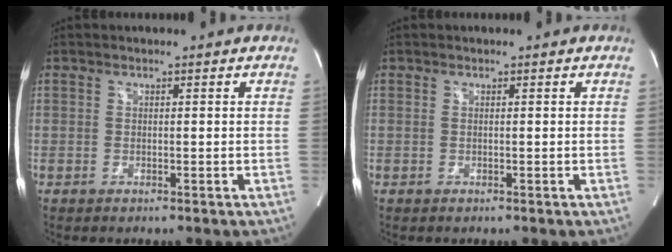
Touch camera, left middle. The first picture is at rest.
{"total": 0.0}